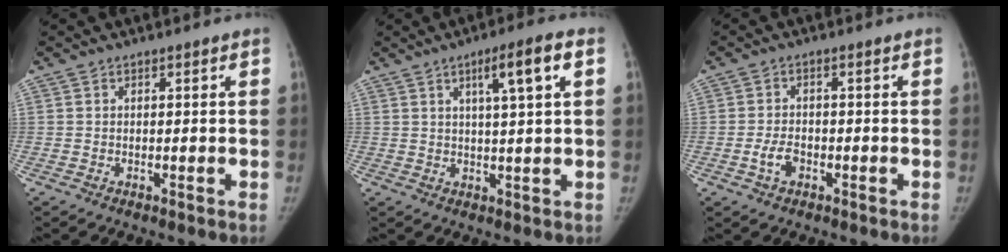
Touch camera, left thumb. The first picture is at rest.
{"total": 7.2, "force": [2.8, 0.4, 6.6], "torque": [-0.109, -0.001, 0.044]}
{"total": 3.4, "force": [-1.4, 2.1, 2.3], "torque": [-0.043, 0.012, -0.024]}